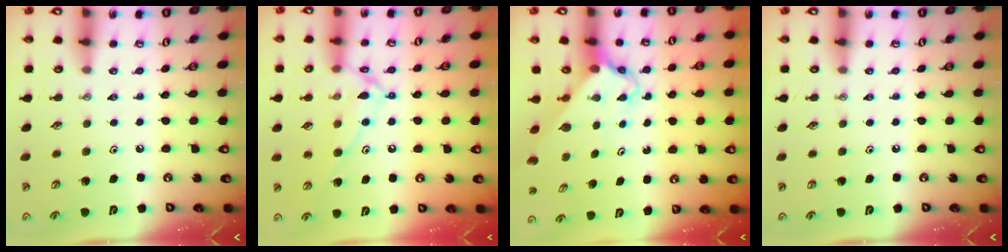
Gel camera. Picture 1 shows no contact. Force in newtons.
{"total": 12.1, "press": 12.1, "slide": 0.7}
{"total": 2.7, "press": 2.7, "slide": 0.2}
{"total": 0.0}